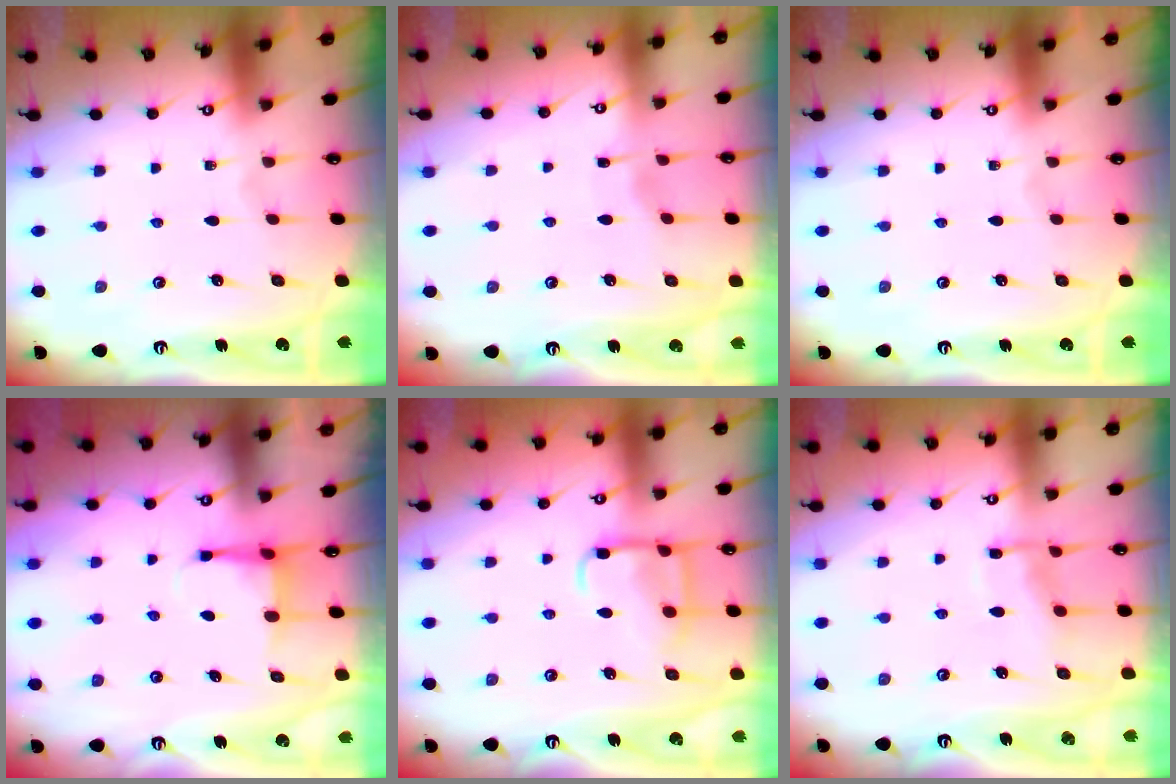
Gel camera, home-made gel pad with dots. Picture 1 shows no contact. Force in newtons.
{"total": 2.8, "press": 2.8, "slide": 0.4}
{"total": 0.0}
{"total": 4.3, "press": 4.2, "slide": 0.7}
{"total": 11.2, "press": 11.1, "slide": 1.2}
{"total": 7.7, "press": 7.7, "slide": 0.7}